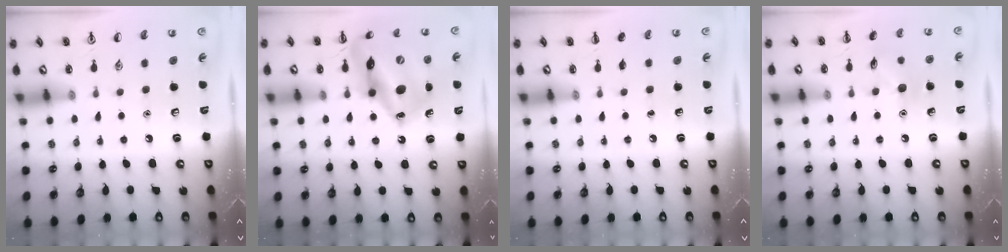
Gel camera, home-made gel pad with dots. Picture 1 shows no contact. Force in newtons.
{"total": 18.6, "press": 17.9, "slide": 5.1}
{"total": 0.0}
{"total": 7.3, "press": 7.2, "slide": 1.0}